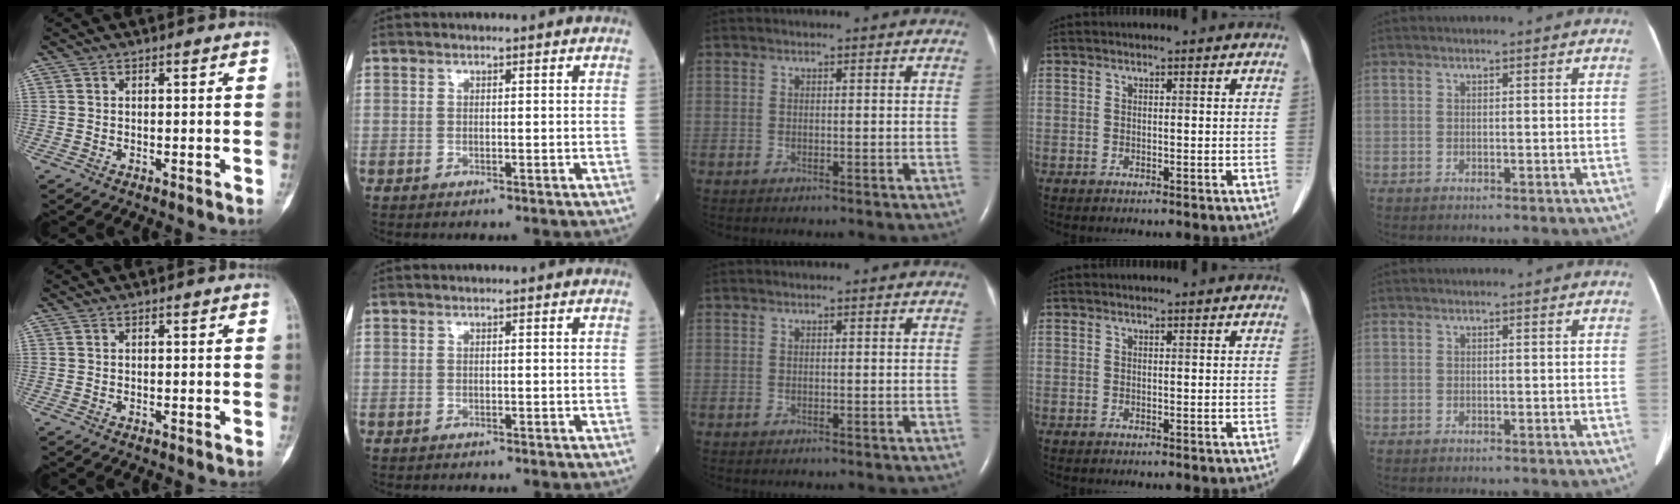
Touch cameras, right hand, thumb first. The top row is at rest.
{}